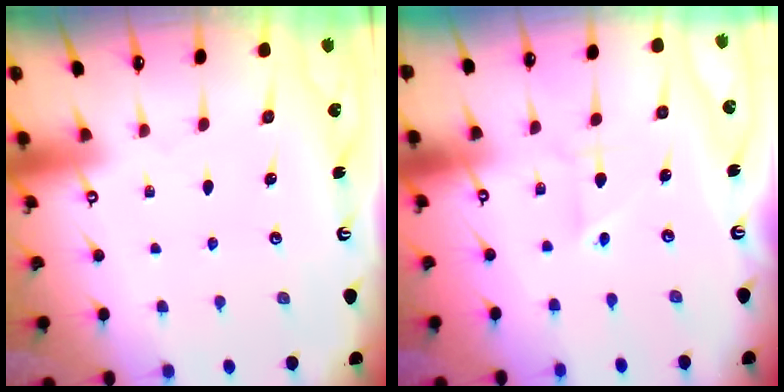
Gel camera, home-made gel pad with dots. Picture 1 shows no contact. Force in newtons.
{"total": 2.2, "press": 2.2, "slide": 0.1}